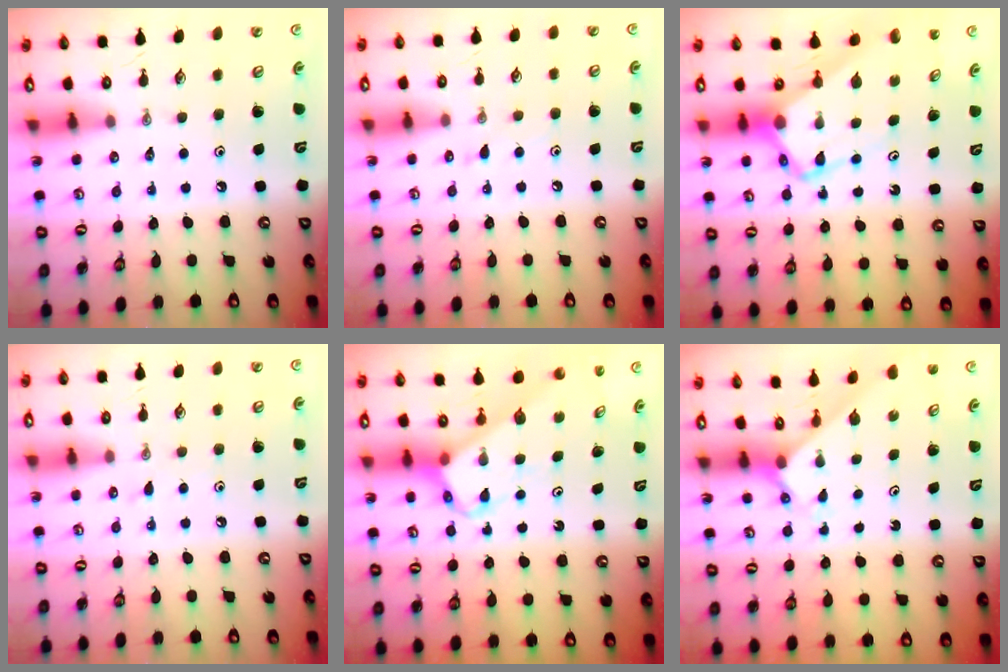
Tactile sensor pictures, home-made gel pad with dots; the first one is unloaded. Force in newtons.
{"total": 6.1, "press": 6.1, "slide": 0.5}
{"total": 7.2, "press": 7.1, "slide": 0.6}
{"total": 5.8, "press": 5.8, "slide": 0.6}
{"total": 3.8, "press": 3.8, "slide": 0.2}
{"total": 2.3, "press": 2.3, "slide": 0.2}